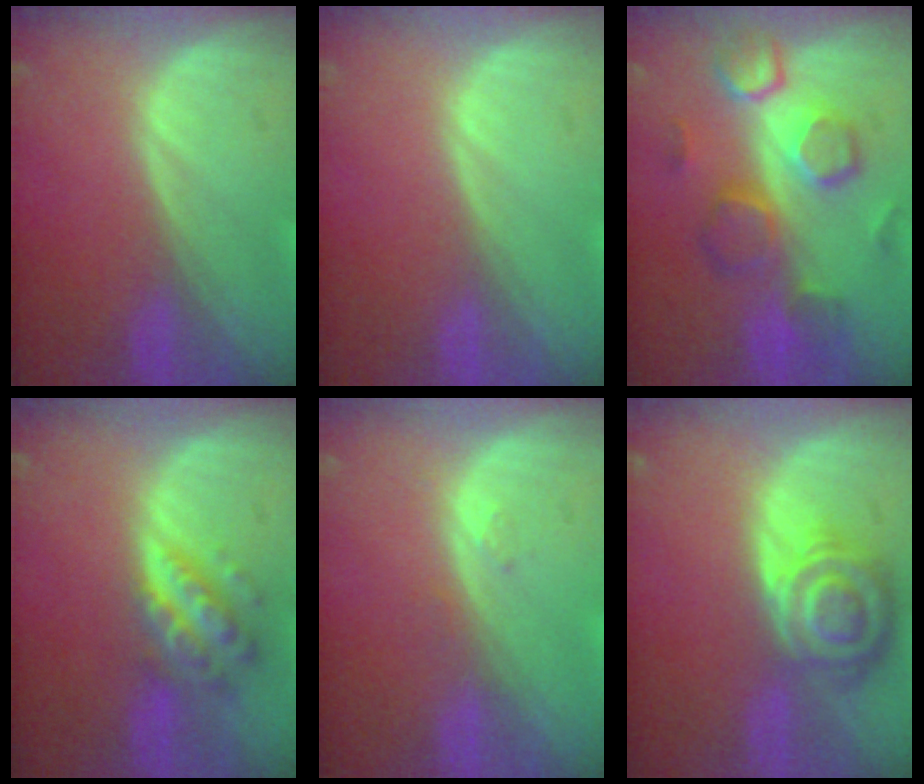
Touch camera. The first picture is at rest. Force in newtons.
{"total": 0.0}
{"total": 8.5, "press": 8.4, "slide": 1.4}
{"total": 6.3, "press": 5.7, "slide": 2.6}
{"total": 1.1, "press": 1.0, "slide": 0.4}
{"total": 8.2, "press": 7.2, "slide": 4.0}